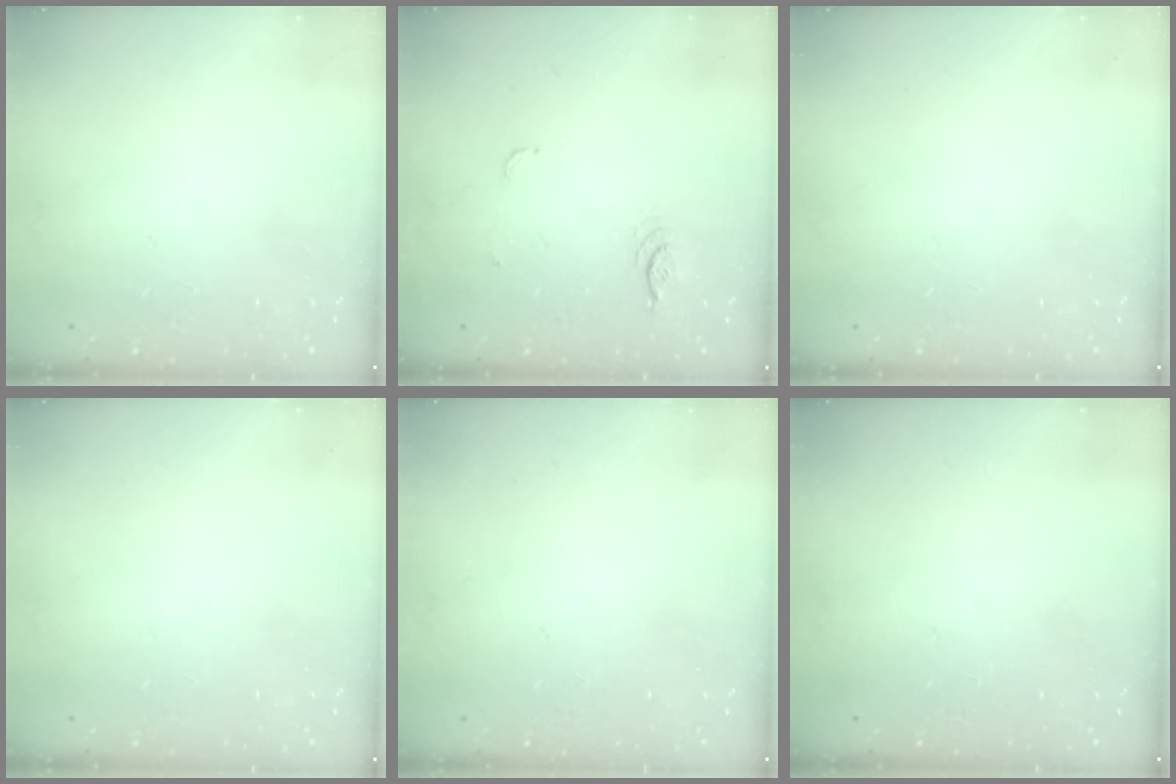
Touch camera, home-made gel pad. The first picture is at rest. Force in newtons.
{"total": 3.9, "press": 3.6, "slide": 1.7}
{"total": 0.0}
{"total": 0.0}
{"total": 0.0}
{"total": 0.0}